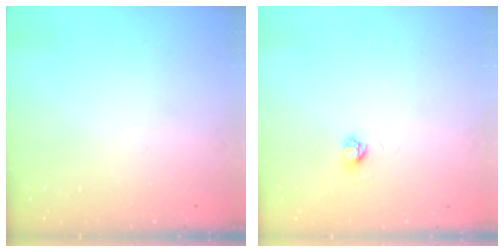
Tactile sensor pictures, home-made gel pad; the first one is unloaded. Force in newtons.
{"total": 3.2, "press": 3.2, "slide": 0.4}